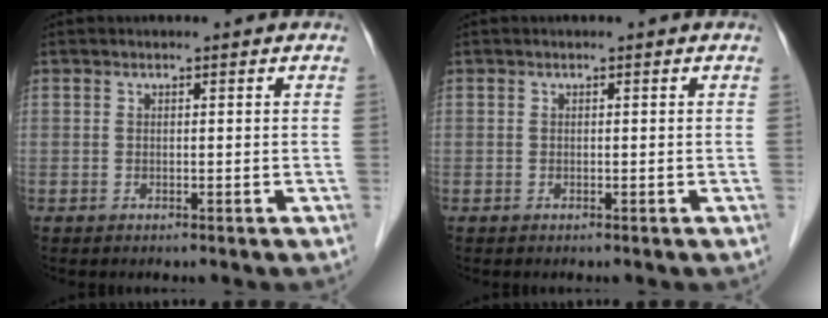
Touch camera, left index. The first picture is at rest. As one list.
[{"total": 0.0}]